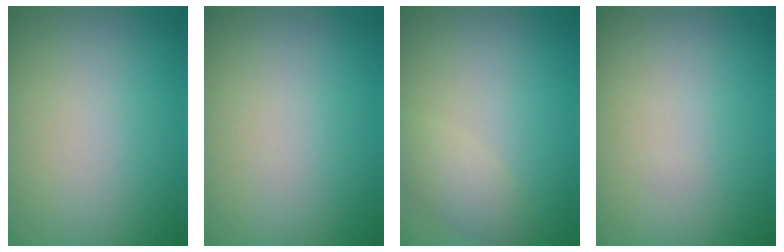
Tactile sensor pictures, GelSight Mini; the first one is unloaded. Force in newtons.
{"total": 0.0}
{"total": 2.0, "press": 2.0, "slide": 0.0}
{"total": 0.0}